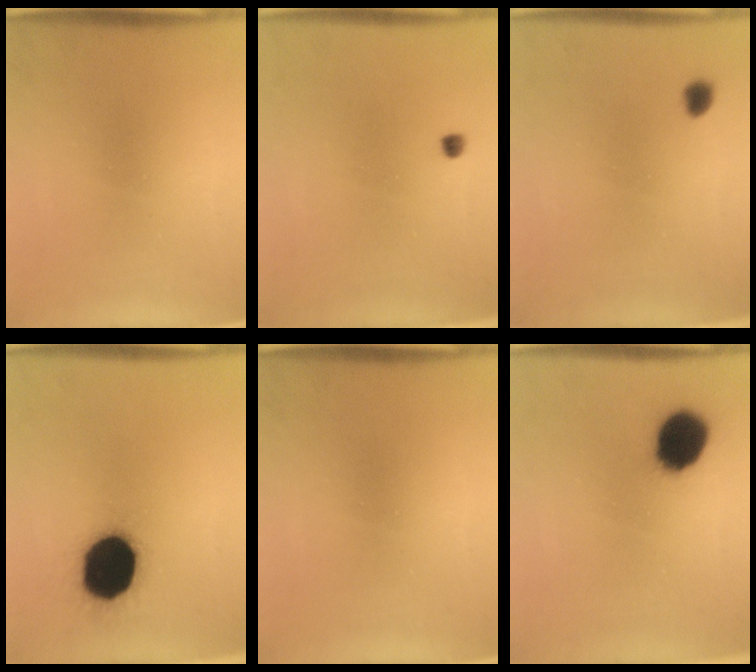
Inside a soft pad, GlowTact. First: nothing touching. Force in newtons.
{"total": 1.0}
{"total": 1.8}
{"total": 19.6}
{"total": 0.0}
{"total": 11.8}